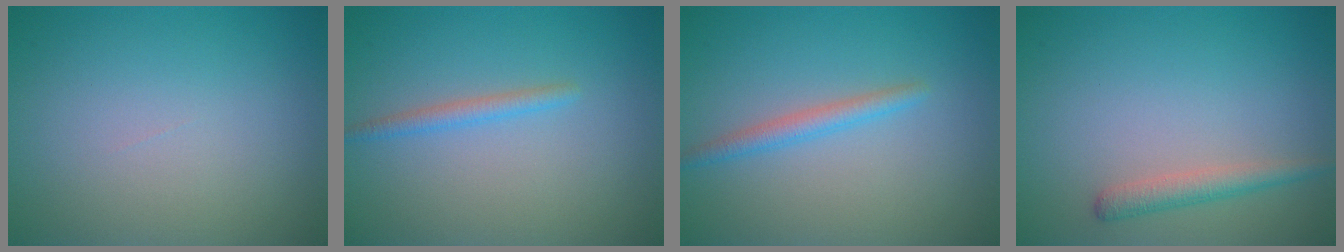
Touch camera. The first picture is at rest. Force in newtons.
{"total": 1.4, "press": 1.4, "slide": 0.0}
{"total": 1.8, "press": 1.8, "slide": 0.0}
{"total": 1.9, "press": 1.9, "slide": 0.1}